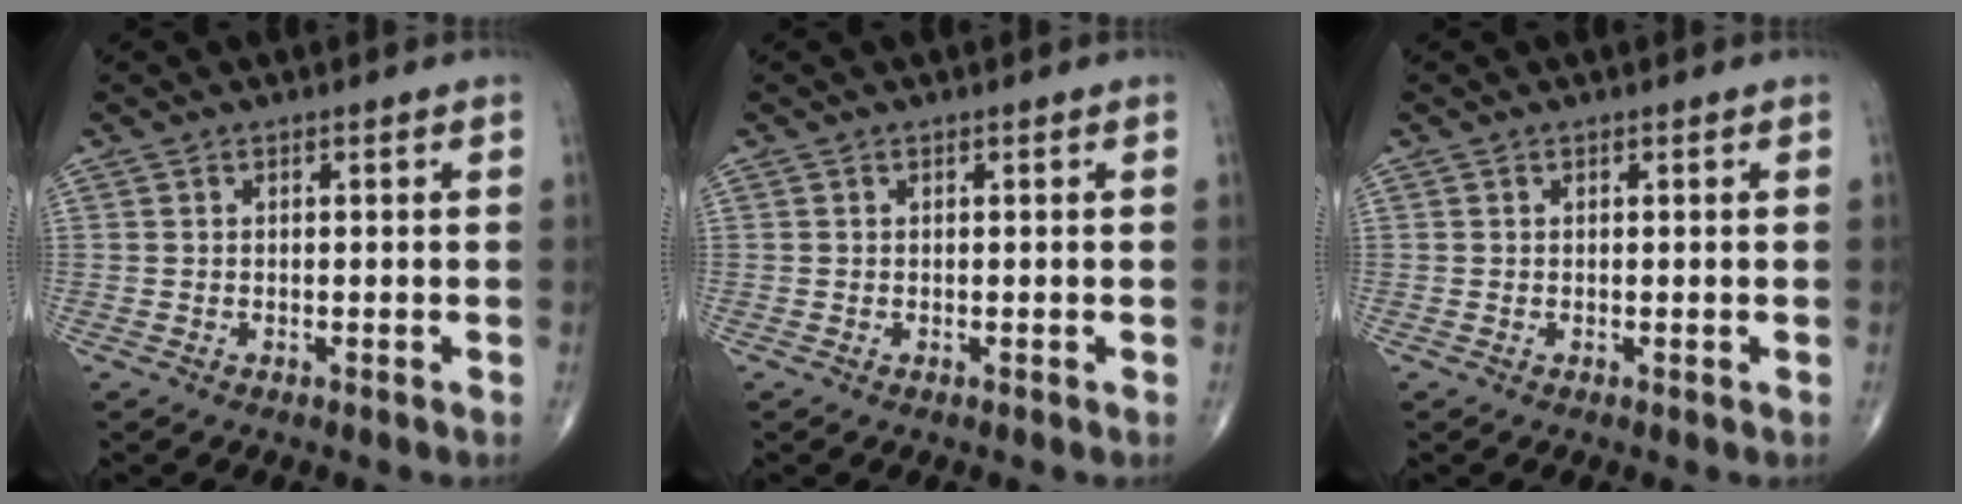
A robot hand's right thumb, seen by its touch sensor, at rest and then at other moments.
{"total": 0.0}
{"total": 0.0}